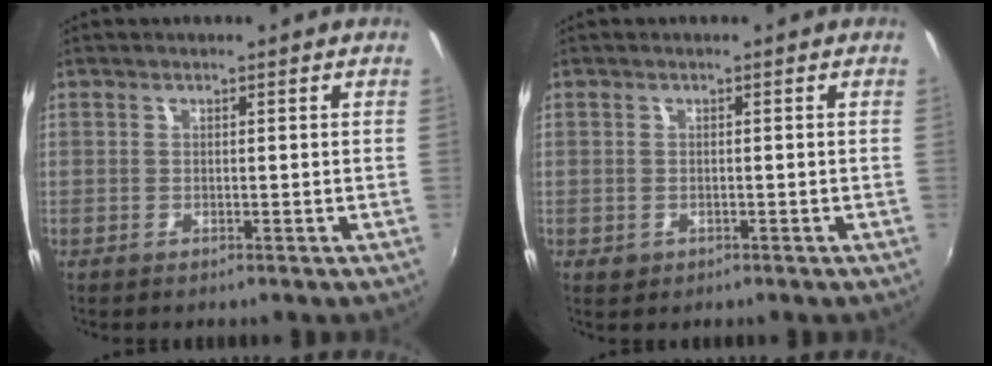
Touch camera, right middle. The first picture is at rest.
{"total": 1.2, "force": [-0.4, 1.0, 0.5], "torque": [-0.010, -0.004, -0.007]}